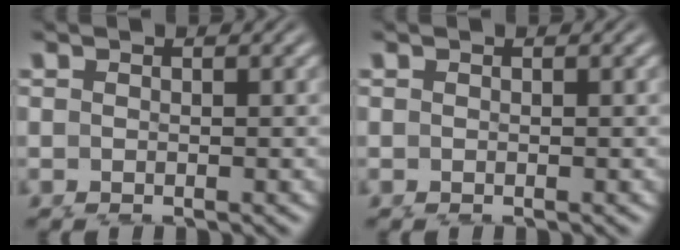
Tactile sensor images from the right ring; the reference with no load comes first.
{"total": 0.0}